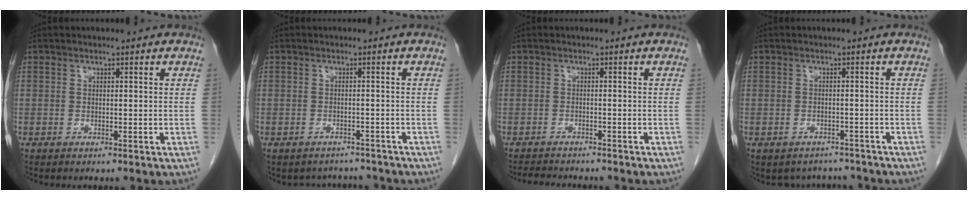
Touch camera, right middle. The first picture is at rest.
{"total": 4.3, "force": [-3.9, 1.8, -0.3], "torque": [0.004, 0.013, -0.048]}
{"total": 5.3, "force": [-4.9, 1.0, 1.7], "torque": [-0.027, -0.009, -0.072]}
{"total": 5.5, "force": [-4.9, 2.5, 0.1], "torque": [0.007, 0.015, -0.058]}